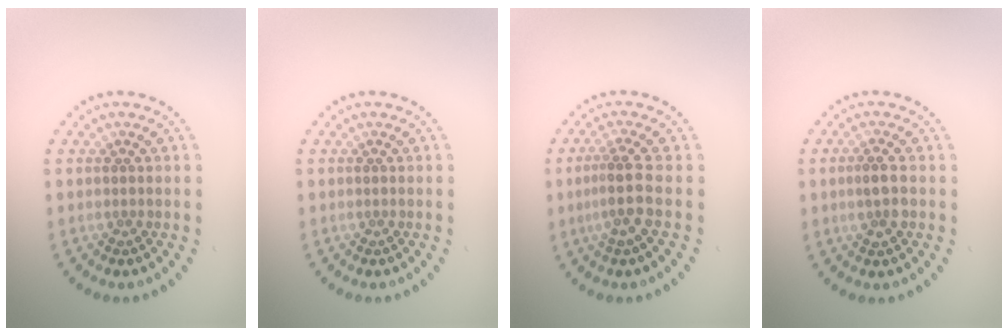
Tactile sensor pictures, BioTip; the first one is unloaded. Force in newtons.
{"total": 0.0}
{"total": 2.8, "press": 2.0, "slide": 2.0}
{"total": 2.1, "press": 2.0, "slide": 0.4}